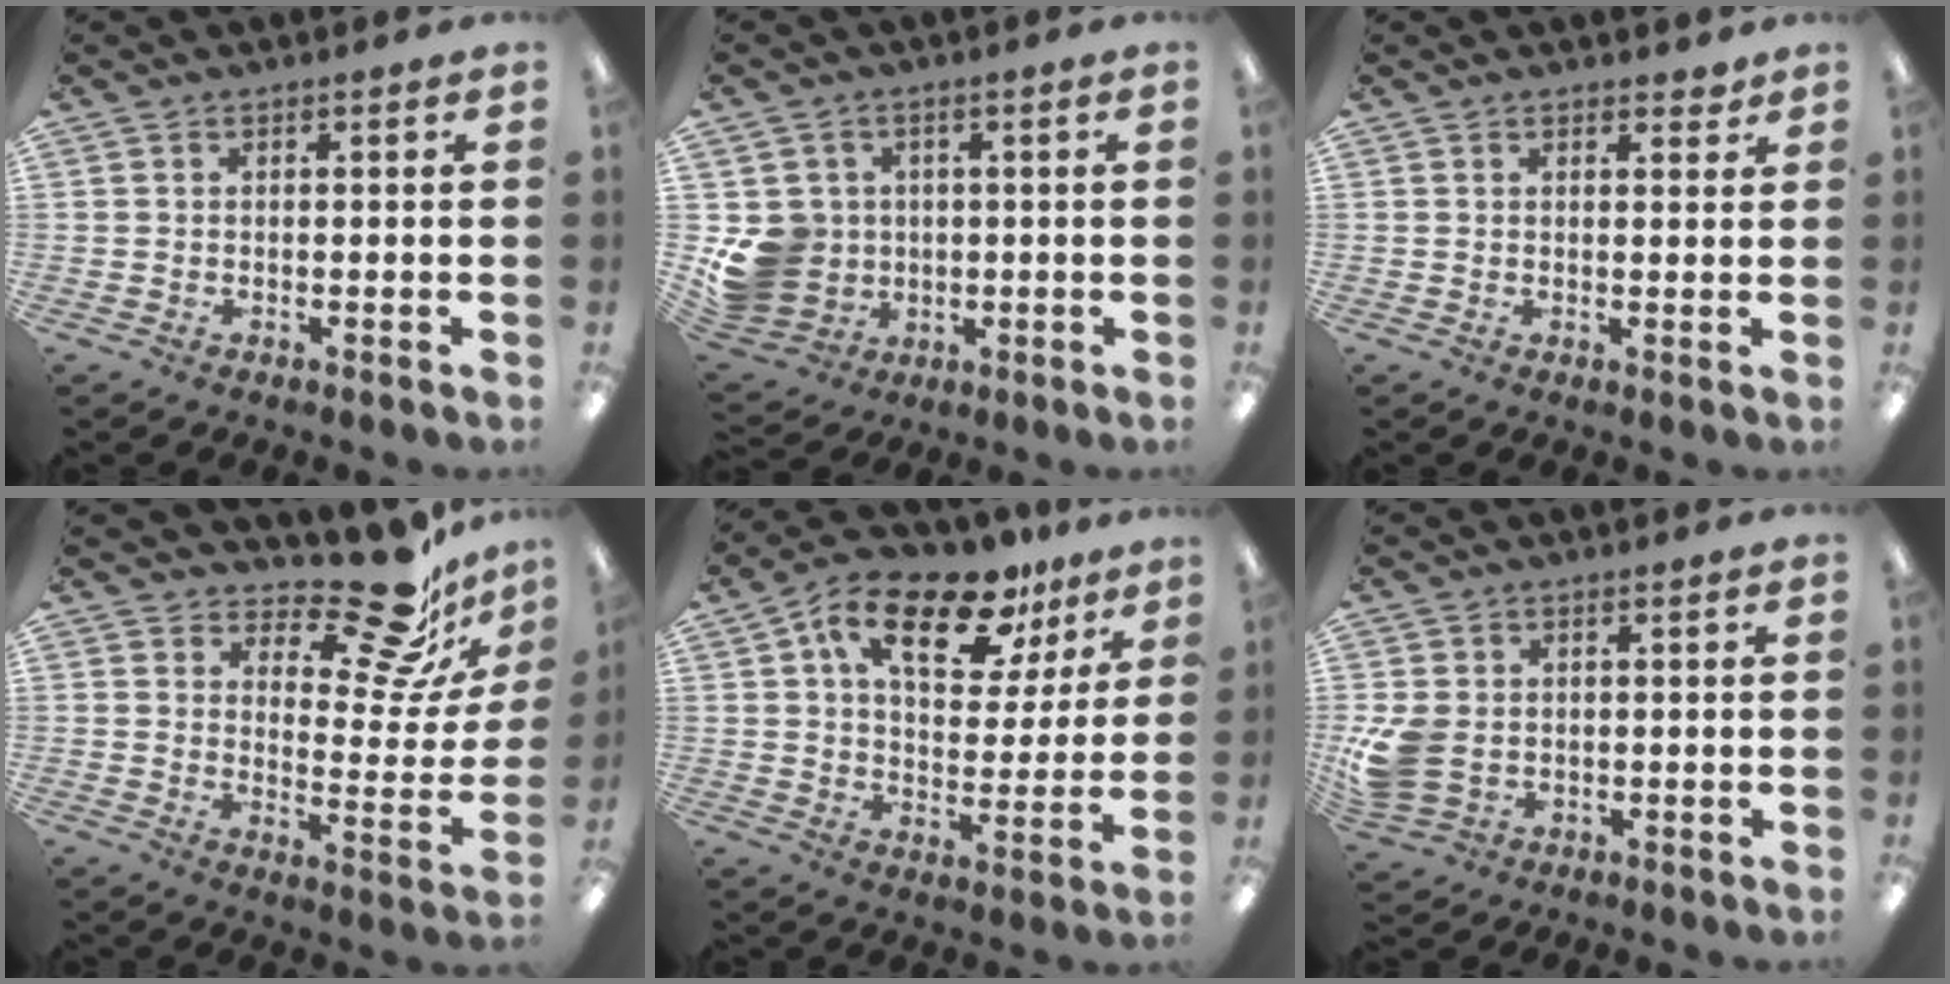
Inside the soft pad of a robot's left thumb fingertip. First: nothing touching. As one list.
[{"total": 10.0, "force": [-0.3, 9.5, 3.0], "torque": [-0.082, 0.008, 0.003]}, {"total": 1.8, "force": [1.5, 0.8, 0.6], "torque": [-0.005, -0.004, 0.027]}, {"total": 15.8, "force": [12.7, 5.1, 7.9], "torque": [-0.112, -0.097, 0.214]}, {"total": 17.6, "force": [10.3, 8.6, 11.4], "torque": [-0.181, -0.039, 0.173]}, {"total": 8.0, "force": [-0.2, 6.5, 4.7], "torque": [-0.100, 0.008, 0.002]}]